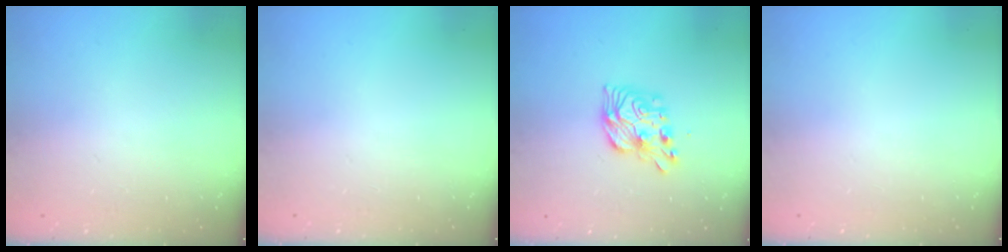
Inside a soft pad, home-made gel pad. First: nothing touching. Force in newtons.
{"total": 0.0}
{"total": 11.5, "press": 11.5, "slide": 0.4}
{"total": 0.0}